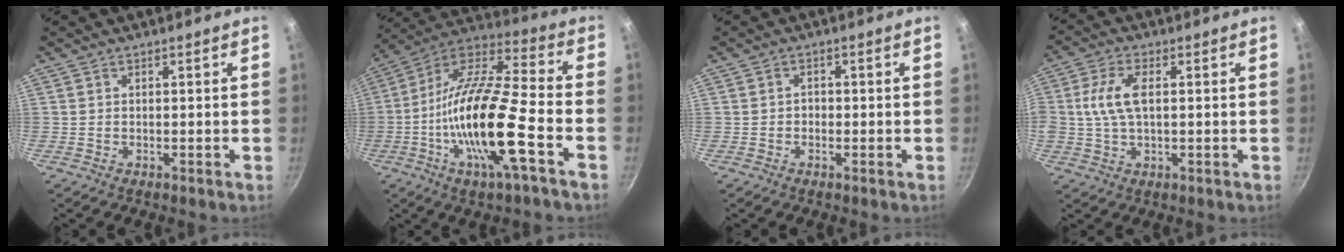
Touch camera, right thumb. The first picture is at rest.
{"total": 21.3, "force": [-6.6, 5.1, 19.6], "torque": [-0.356, 0.029, -0.137]}
{"total": 1.4, "force": [-0.3, 1.2, 0.6], "torque": [-0.006, 0.004, -0.007]}
{"total": 7.6, "force": [1.0, 4.0, 6.4], "torque": [-0.128, 0.012, 0.014]}